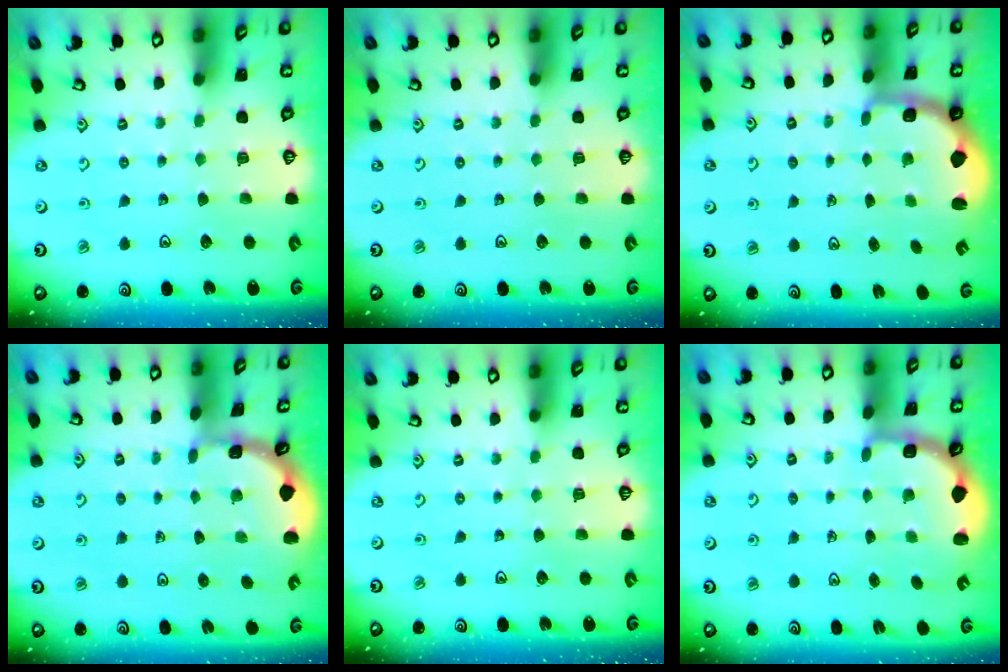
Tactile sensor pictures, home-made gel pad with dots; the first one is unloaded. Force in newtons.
{"total": 0.0}
{"total": 2.1, "press": 1.3, "slide": 1.6}
{"total": 0.8, "press": 0.8, "slide": 0.2}
{"total": 0.0}
{"total": 2.9, "press": 2.0, "slide": 2.1}